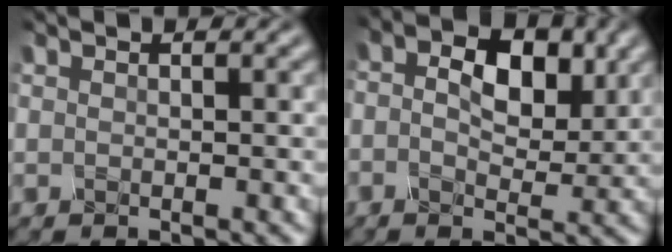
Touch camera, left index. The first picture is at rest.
{"total": 3.1, "force": [-0.6, 1.7, 2.5], "torque": [-0.047, -0.005, 0.004]}